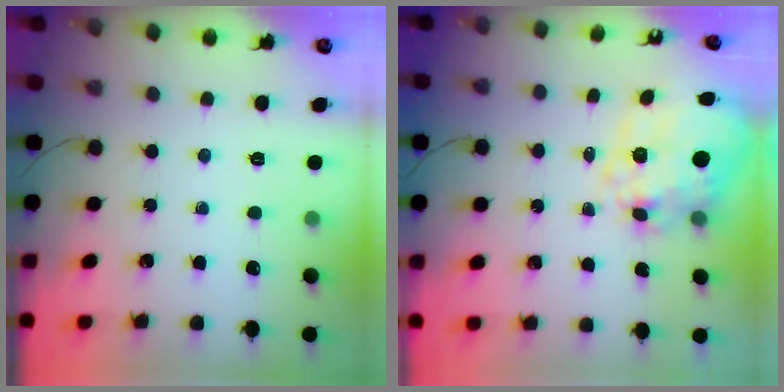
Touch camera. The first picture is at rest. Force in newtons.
{"total": 13.9, "press": 13.6, "slide": 3.0}